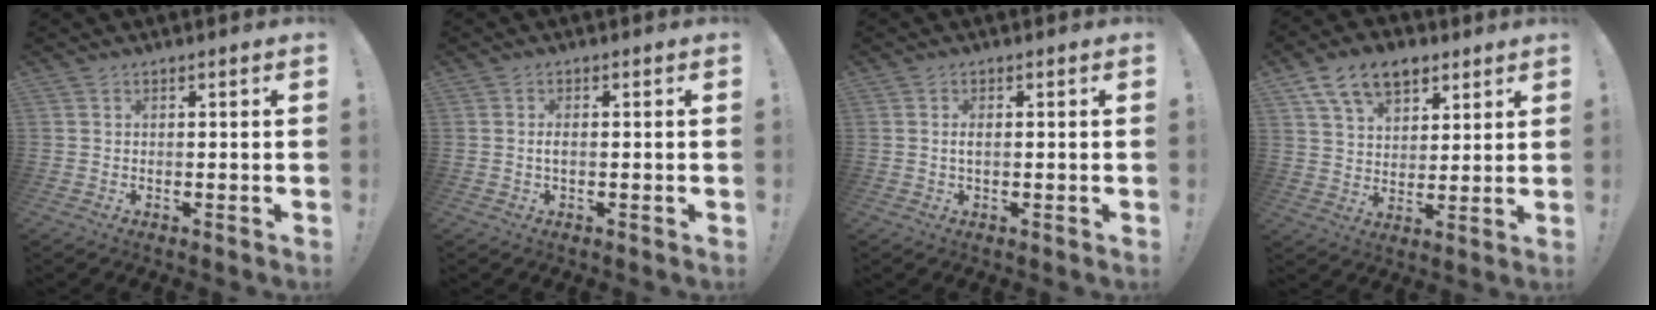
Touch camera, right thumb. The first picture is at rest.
{"total": 1.7, "force": [-0.4, 0.6, 1.5], "torque": [-0.034, 0.005, -0.006]}
{"total": 1.9, "force": [-0.1, 0.6, 1.8], "torque": [-0.032, 0.001, -0.004]}
{"total": 12.9, "force": [7.3, 8.2, 6.8], "torque": [-0.106, -0.029, 0.140]}